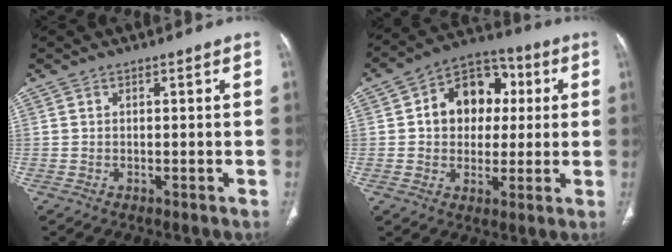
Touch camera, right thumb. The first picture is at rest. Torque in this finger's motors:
{"motor_torque": [0.39, 2.07, 1.03, 0.04, 0.04]}